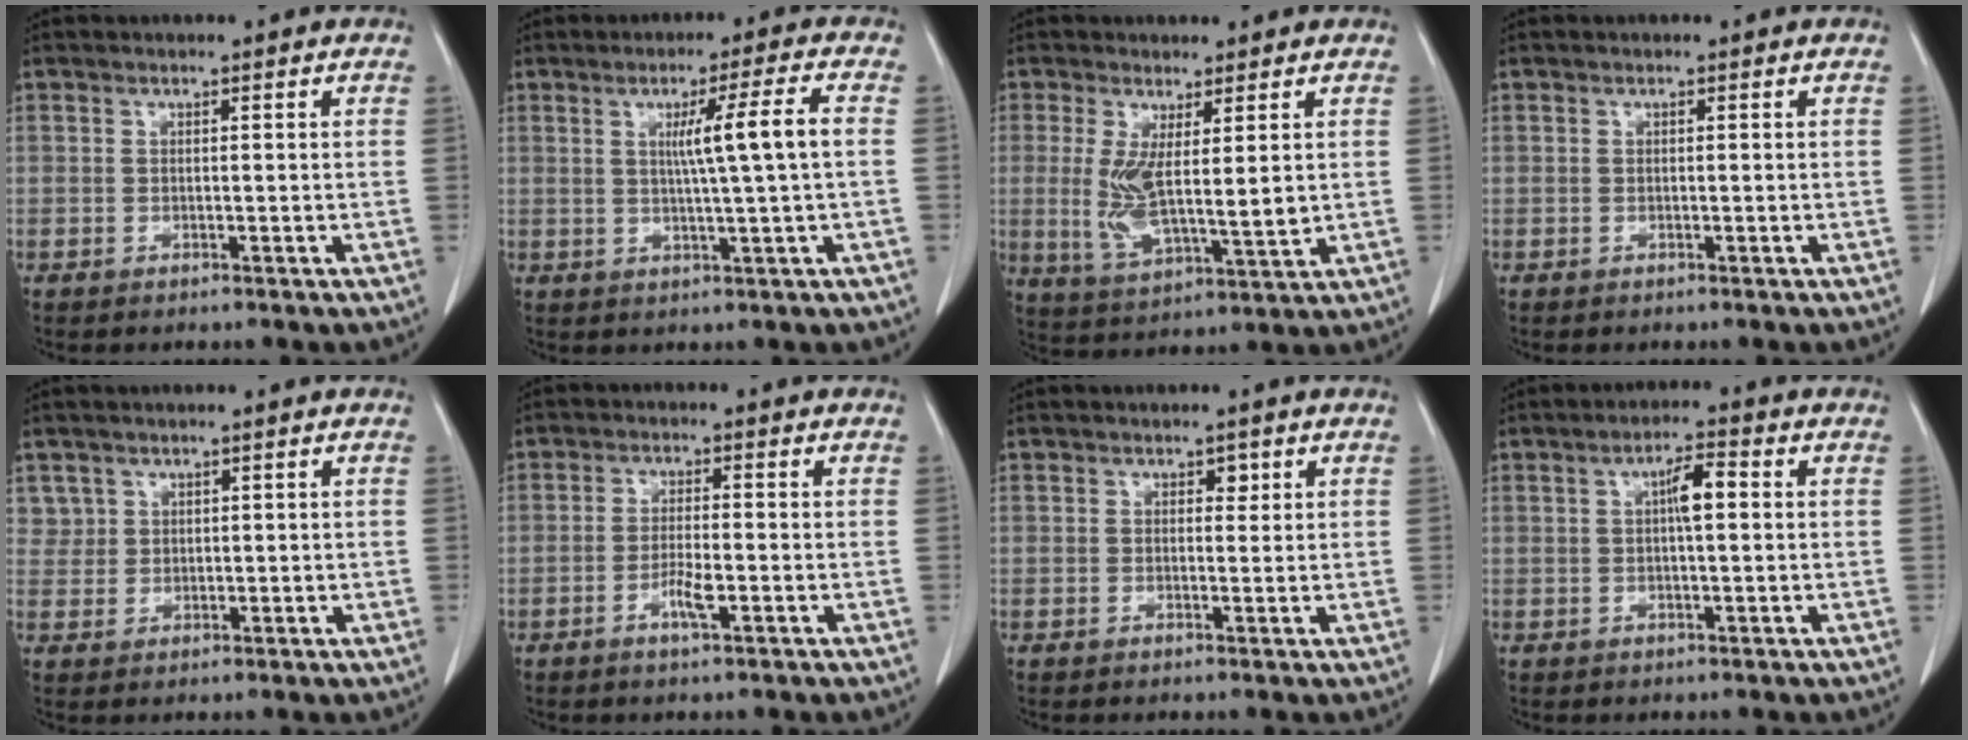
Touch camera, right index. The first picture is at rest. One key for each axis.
{"total": 7.2, "fx": 0.8, "fy": -1.2, "fz": 7.0, "tx": -0.111, "ty": 0.001, "tz": 0.017}
{"total": 8.7, "fx": 1.3, "fy": 2.0, "fz": 8.4, "tx": -0.170, "ty": -0.017, "tz": 0.031}
{"total": 0.0}
{"total": 2.9, "fx": 1.5, "fy": 2.4, "fz": -0.3, "tx": 0.021, "ty": 0.005, "tz": 0.023}
{"total": 3.7, "fx": -1.5, "fy": 0.7, "fz": 3.3, "tx": -0.060, "ty": 0.000, "tz": -0.029}
{"total": 1.4, "fx": 0.7, "fy": 0.9, "fz": 0.8, "tx": -0.004, "ty": 0.000, "tz": 0.007}
{"total": 4.3, "fx": 0.7, "fy": 0.9, "fz": 4.1, "tx": -0.068, "ty": 0.010, "tz": 0.009}